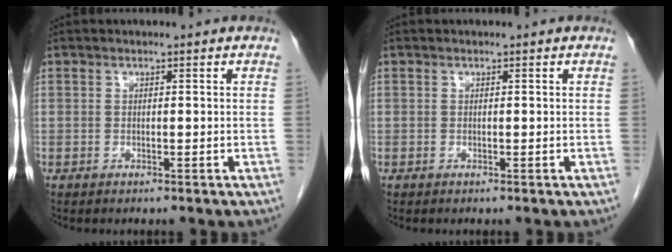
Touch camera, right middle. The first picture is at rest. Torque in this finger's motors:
{"motor_torque": [-0.01, 0.01, 0.01, 0.00]}